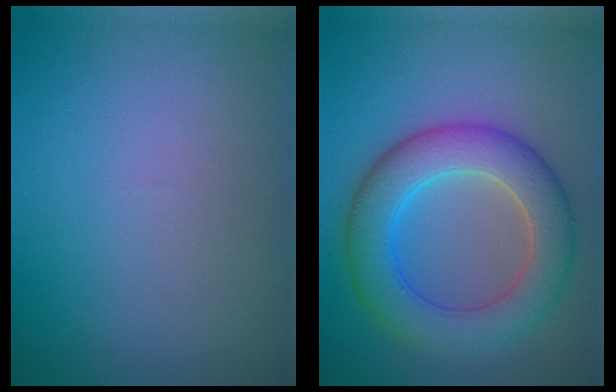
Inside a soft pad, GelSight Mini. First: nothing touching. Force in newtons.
{"total": 7.1, "press": 7.1, "slide": 0.2}